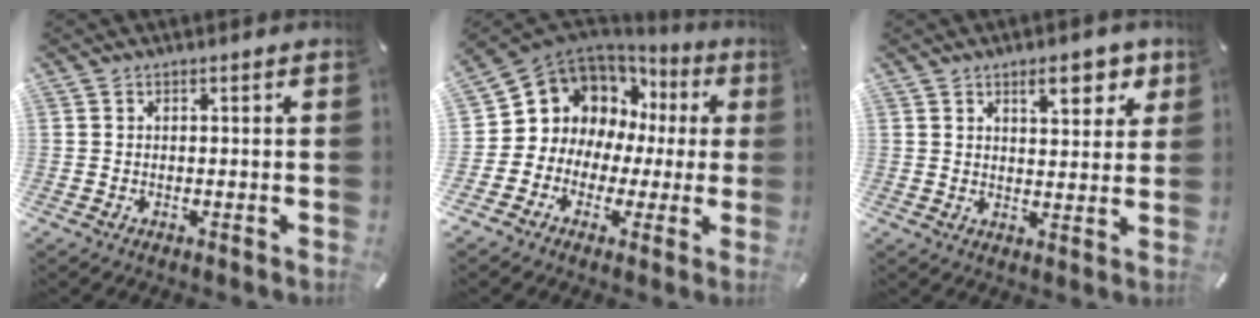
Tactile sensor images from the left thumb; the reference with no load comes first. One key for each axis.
{"total": 9.5, "fx": 2.8, "fy": 8.9, "fz": 1.6, "tx": -0.053, "ty": -0.048, "tz": 0.062}
{"total": 7.9, "fx": 4.9, "fy": 3.5, "fz": 5.1, "tx": -0.060, "ty": -0.024, "tz": 0.077}